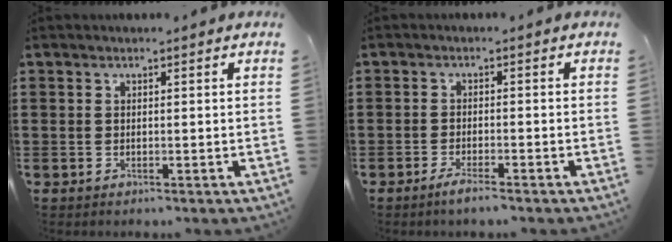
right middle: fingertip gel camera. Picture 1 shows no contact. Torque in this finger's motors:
{"motor_torque": [1.59, -0.07, 0.25, 0.17]}